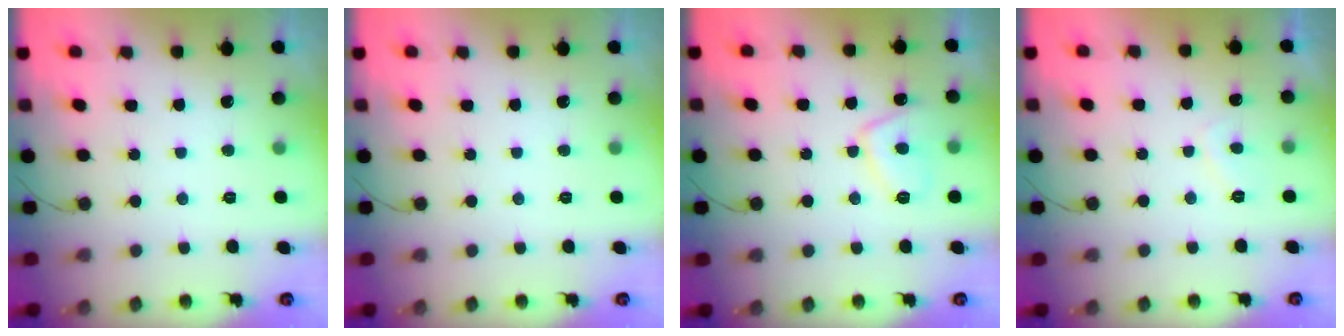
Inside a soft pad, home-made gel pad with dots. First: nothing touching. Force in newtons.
{"total": 0.0}
{"total": 8.1, "press": 8.0, "slide": 1.1}
{"total": 1.5, "press": 1.4, "slide": 0.7}